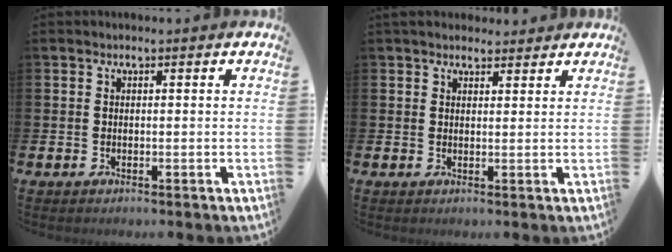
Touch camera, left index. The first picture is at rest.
{"total": 2.5, "force": [2.3, 1.0, 0.2], "torque": [0.001, -0.006, 0.040]}